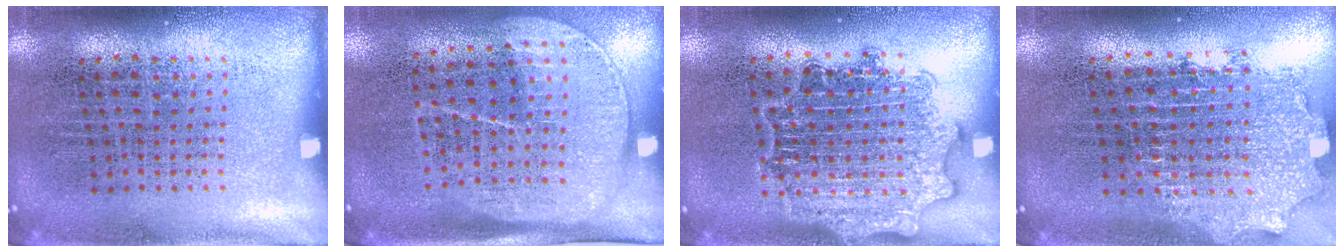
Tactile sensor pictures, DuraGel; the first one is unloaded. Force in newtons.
{"total": 1.8, "press": 1.4, "slide": 1.0}
{"total": 2.4, "press": 2.4, "slide": 0.3}
{"total": 2.1, "press": 1.6, "slide": 1.4}